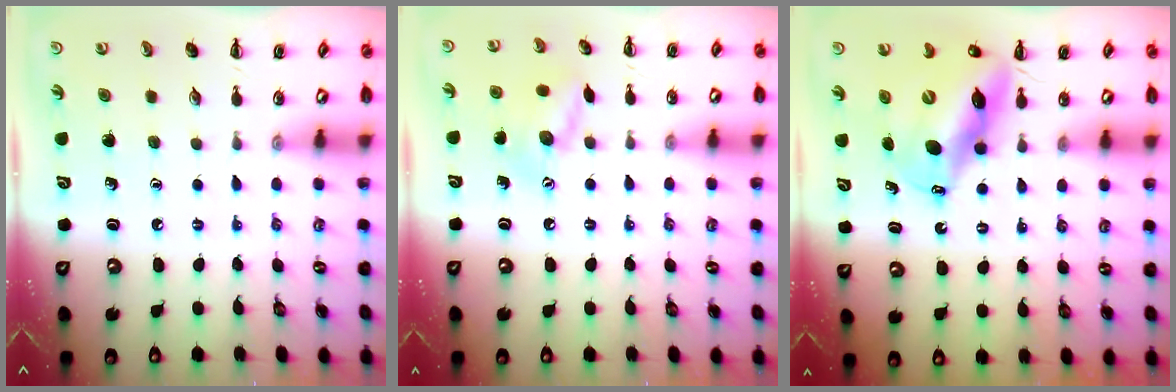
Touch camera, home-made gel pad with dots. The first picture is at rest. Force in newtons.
{"total": 10.4, "press": 10.4, "slide": 0.6}
{"total": 12.9, "press": 12.5, "slide": 3.4}